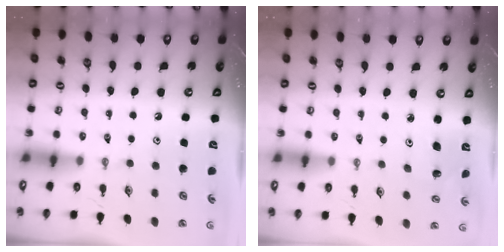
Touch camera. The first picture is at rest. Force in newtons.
{"total": 1.9, "press": 1.9, "slide": 0.0}